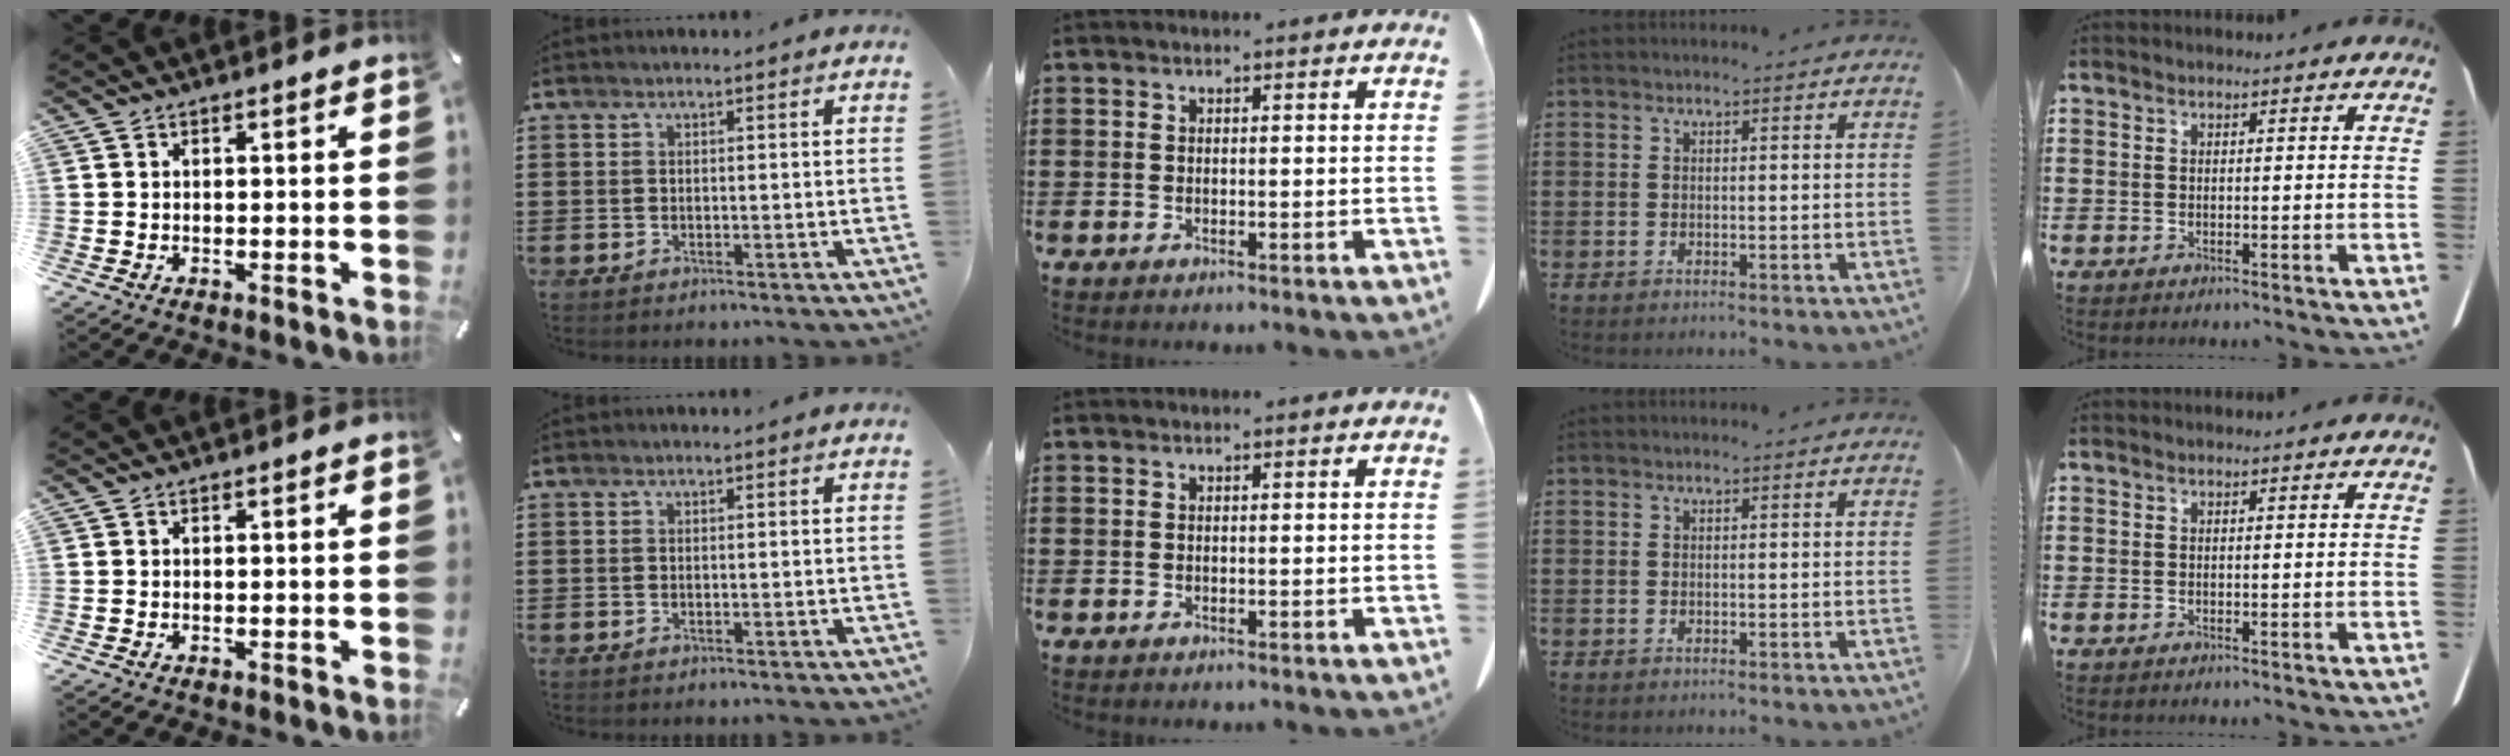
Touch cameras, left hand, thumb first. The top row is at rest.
{}